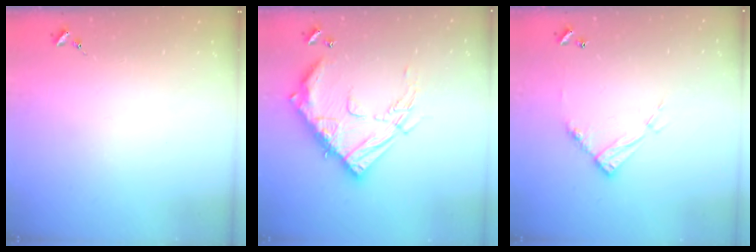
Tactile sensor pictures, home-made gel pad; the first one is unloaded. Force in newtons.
{"total": 21.3, "press": 21.2, "slide": 2.1}
{"total": 11.8, "press": 11.7, "slide": 1.1}